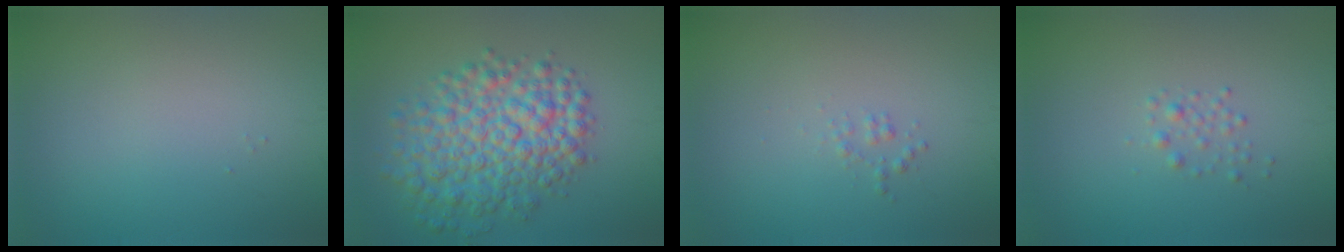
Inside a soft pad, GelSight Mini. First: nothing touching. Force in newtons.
{"total": 7.6, "press": 7.6, "slide": 0.2}
{"total": 0.7, "press": 0.7, "slide": 0.0}
{"total": 1.1, "press": 1.1, "slide": 0.1}